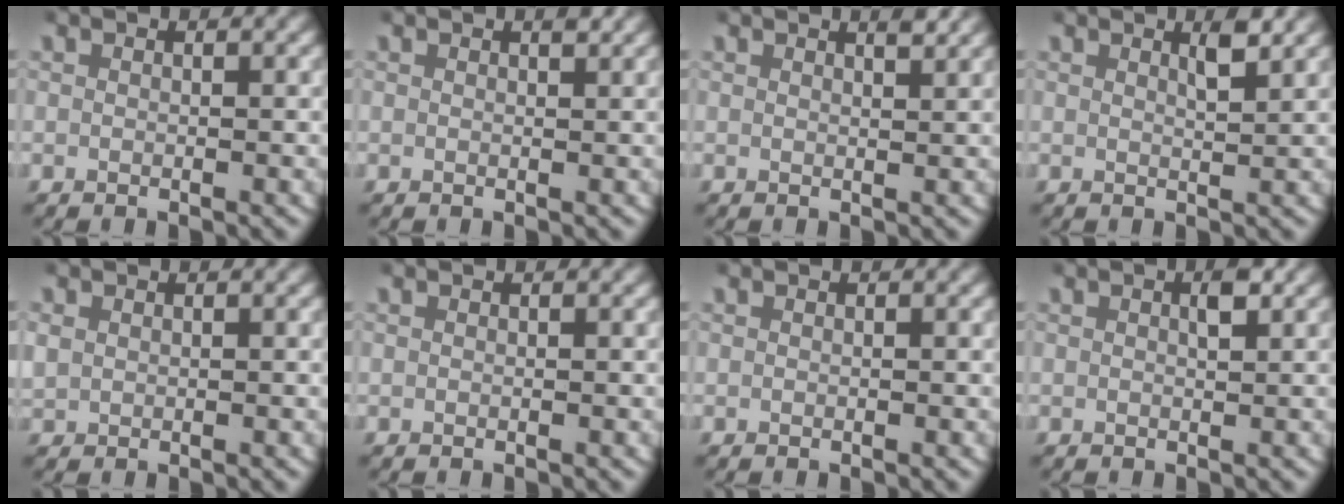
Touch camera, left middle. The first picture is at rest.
{"total": 0.7, "force": [0.6, 0.0, 0.4], "torque": [-0.001, 0.000, 0.007]}
{"total": 1.5, "force": [1.2, -0.1, 0.8], "torque": [-0.008, -0.002, 0.019]}
{"total": 2.0, "force": [1.3, 0.0, 1.5], "torque": [-0.023, -0.004, 0.023]}
{"total": 1.5, "force": [0.4, 1.3, 0.6], "torque": [-0.023, 0.001, 0.011]}
{"total": 0.0}
{"total": 0.0}
{"total": 1.4, "force": [0.6, 0.3, 1.3], "torque": [-0.018, 0.003, 0.007]}